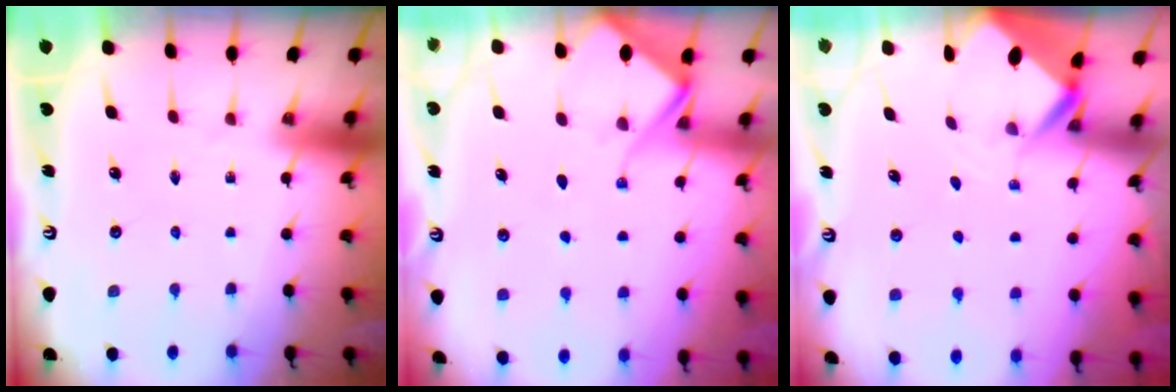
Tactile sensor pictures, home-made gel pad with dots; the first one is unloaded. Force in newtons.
{"total": 8.7, "press": 8.6, "slide": 1.1}
{"total": 3.5, "press": 3.5, "slide": 0.2}